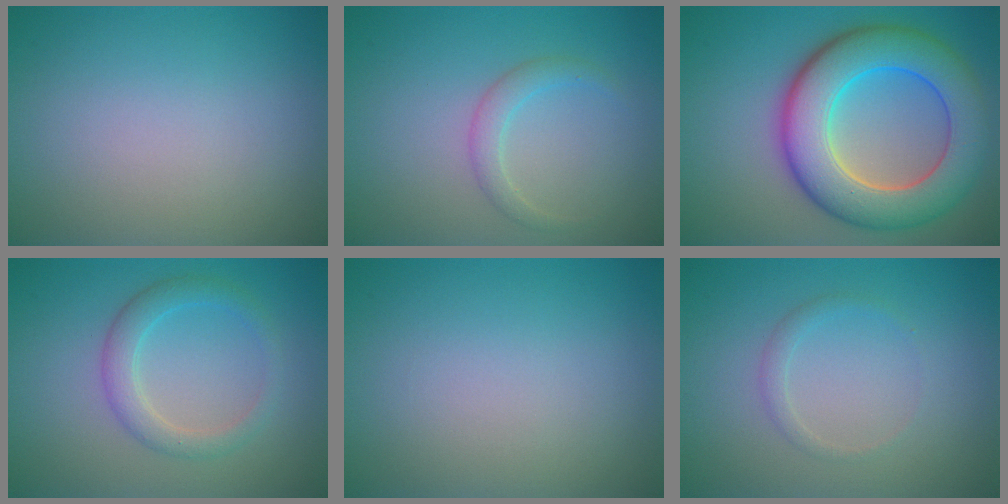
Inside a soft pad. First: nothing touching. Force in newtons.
{"total": 1.7, "press": 1.7, "slide": 0.2}
{"total": 10.1, "press": 10.1, "slide": 0.3}
{"total": 2.8, "press": 2.8, "slide": 0.3}
{"total": 0.0}
{"total": 1.1, "press": 1.1, "slide": 0.0}